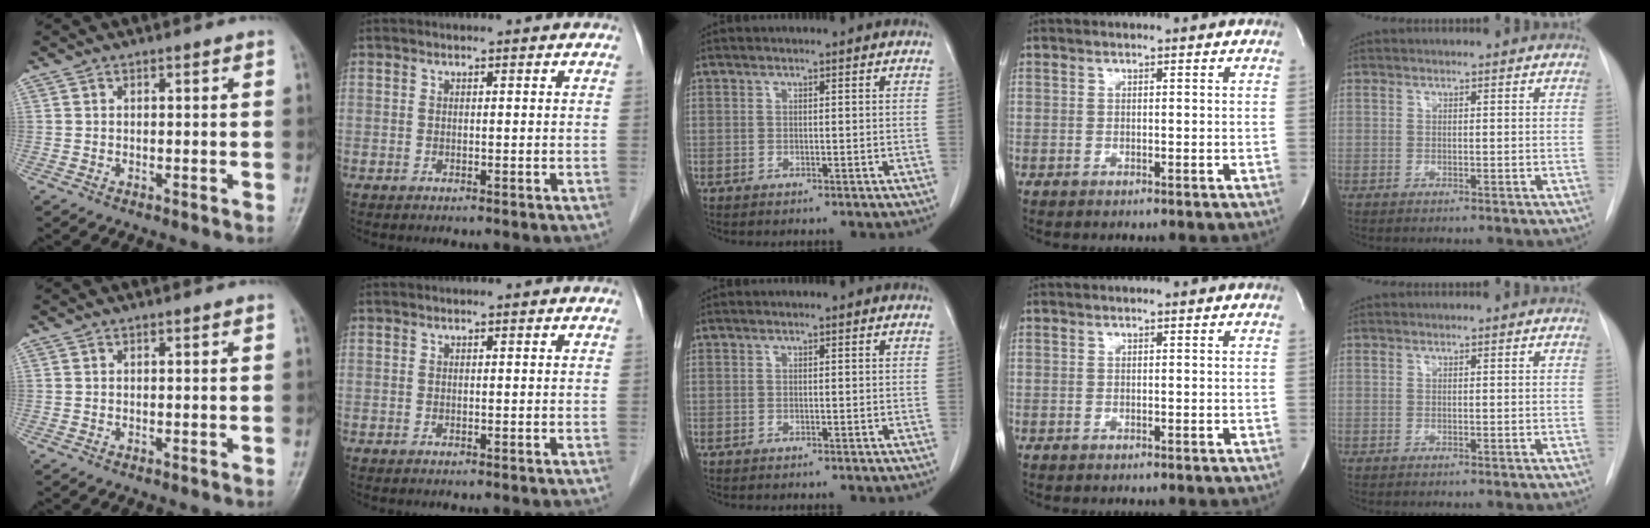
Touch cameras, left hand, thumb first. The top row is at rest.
{}